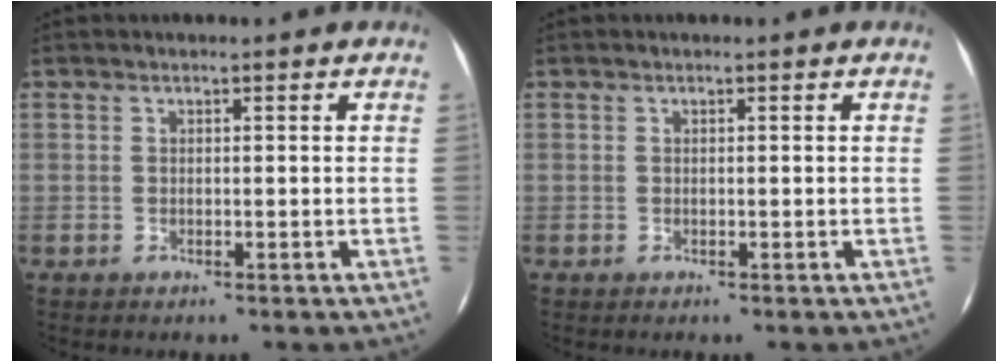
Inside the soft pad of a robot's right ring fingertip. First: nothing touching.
{"total": 0.0}